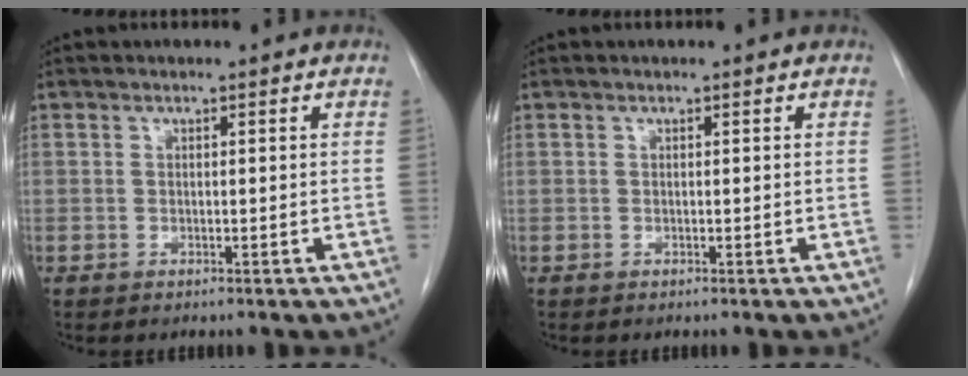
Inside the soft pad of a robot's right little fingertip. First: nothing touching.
{"total": 0.0}